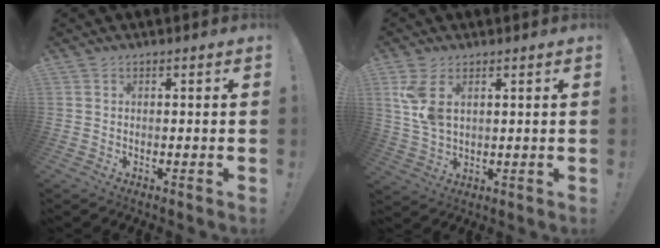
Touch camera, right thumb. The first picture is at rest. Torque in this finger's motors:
{"motor_torque": [0.13, 0.13, 0.05, 0.16, 0.05]}